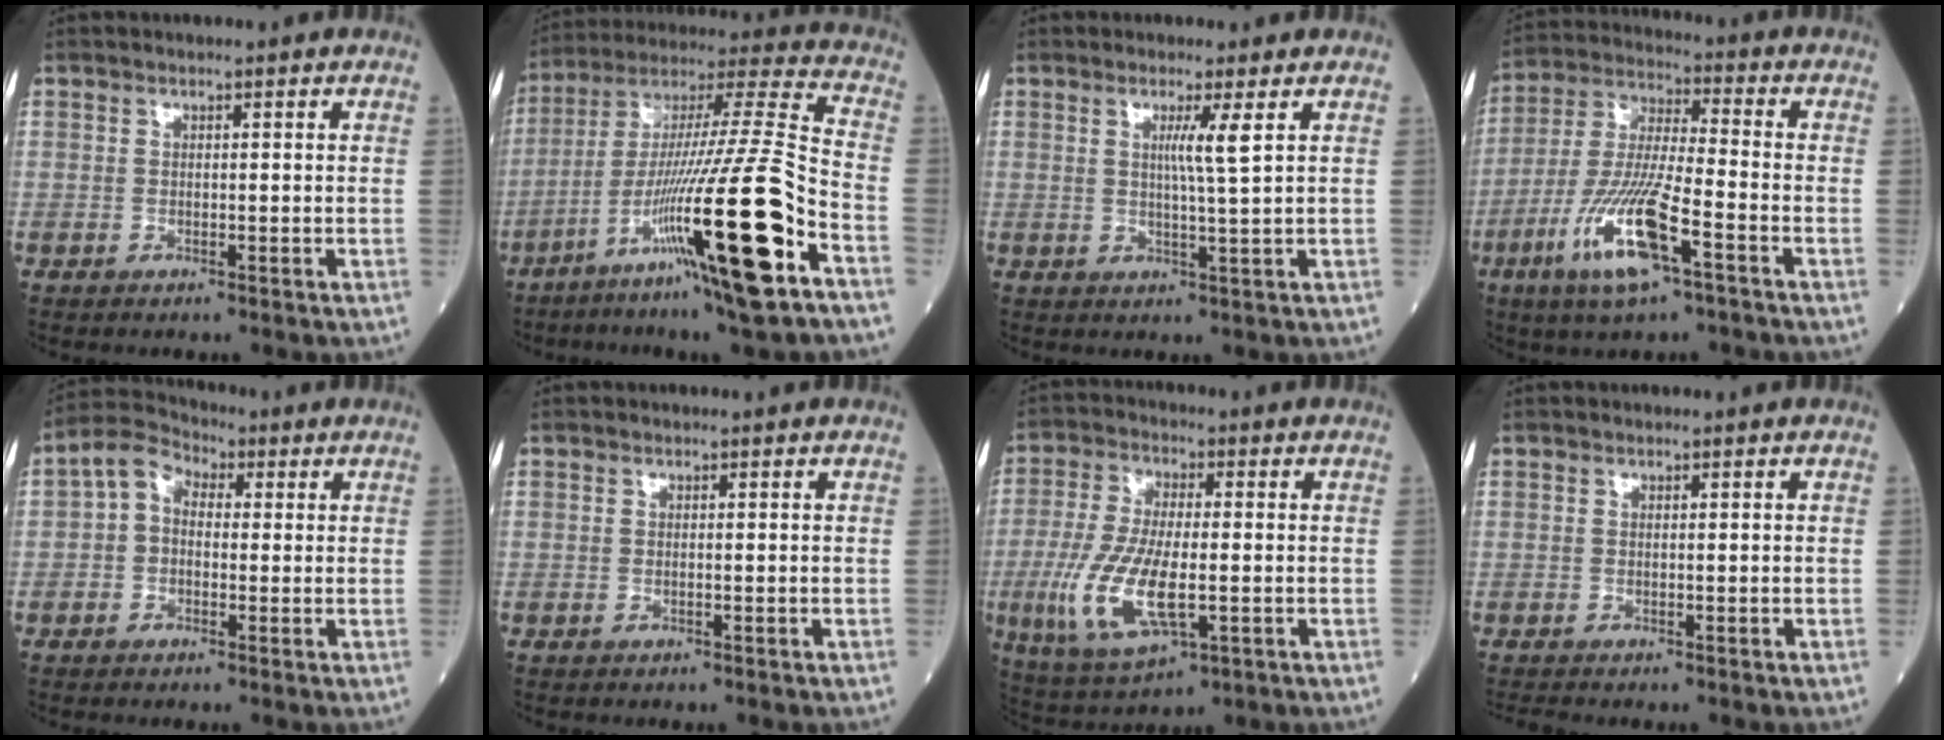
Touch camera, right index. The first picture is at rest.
{"total": 23.7, "force": [-10.0, -0.1, 21.6], "torque": [-0.367, -0.028, -0.173]}
{"total": 3.3, "force": [1.1, -1.0, 3.0], "torque": [-0.053, -0.006, 0.019]}
{"total": 13.3, "force": [-6.2, 1.7, 11.7], "torque": [-0.241, -0.016, -0.117]}
{"total": 5.3, "force": [0.4, 4.1, 3.4], "torque": [-0.069, 0.033, 0.000]}
{"total": 0.0}
{"total": 12.1, "force": [-2.4, 3.7, 11.3], "torque": [-0.247, -0.017, -0.038]}
{"total": 0.5, "force": [-0.5, -0.1, -0.1], "torque": [-0.002, -0.008, -0.009]}